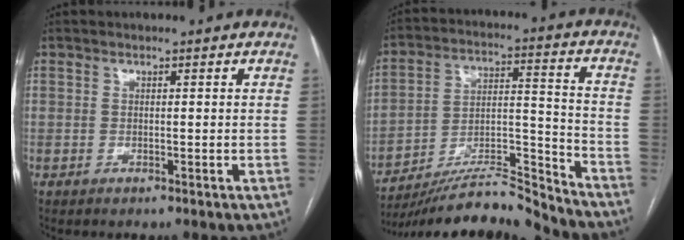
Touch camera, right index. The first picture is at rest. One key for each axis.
{"total": 17.5, "fx": -17.0, "fy": -0.1, "fz": 4.1, "tx": -0.074, "ty": 0.033, "tz": -0.283}